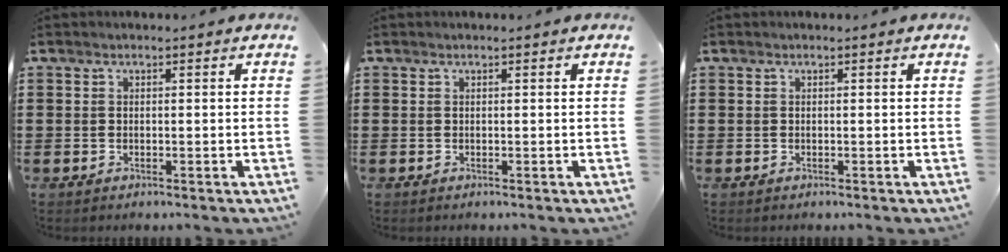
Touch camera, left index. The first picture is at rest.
{"total": 0.0}
{"total": 0.0}